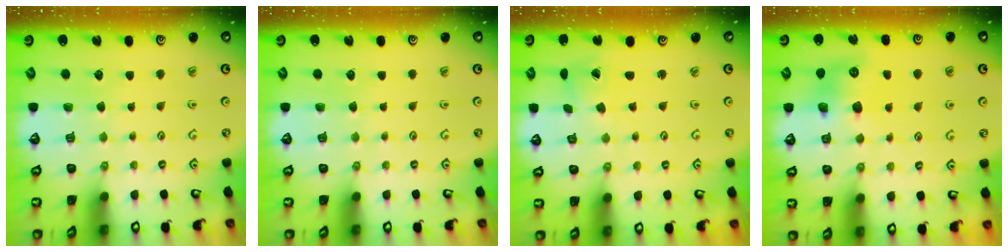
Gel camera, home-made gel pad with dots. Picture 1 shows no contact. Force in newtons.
{"total": 0.0}
{"total": 1.7, "press": 1.7, "slide": 0.2}
{"total": 8.4, "press": 8.3, "slide": 1.2}